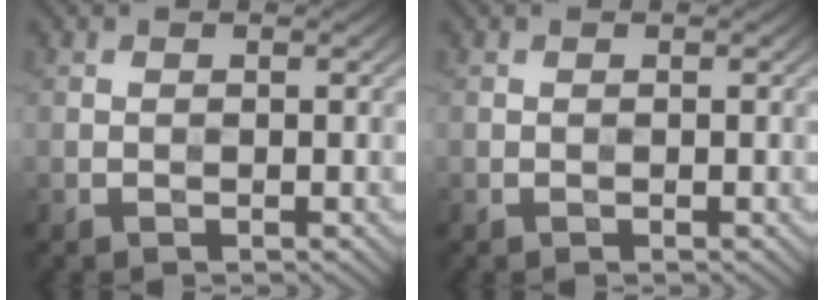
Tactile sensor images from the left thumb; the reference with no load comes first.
{"total": 0.0}